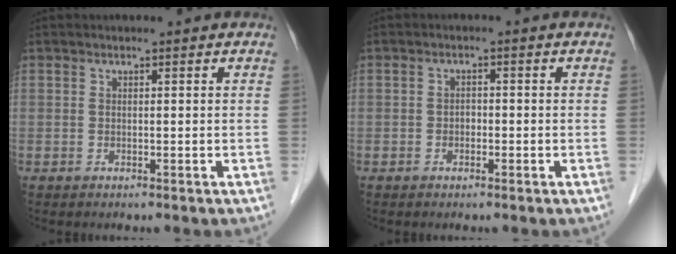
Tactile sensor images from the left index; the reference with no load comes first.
{"total": 1.3, "force": [-0.5, 0.9, 0.8], "torque": [-0.009, 0.005, -0.007]}